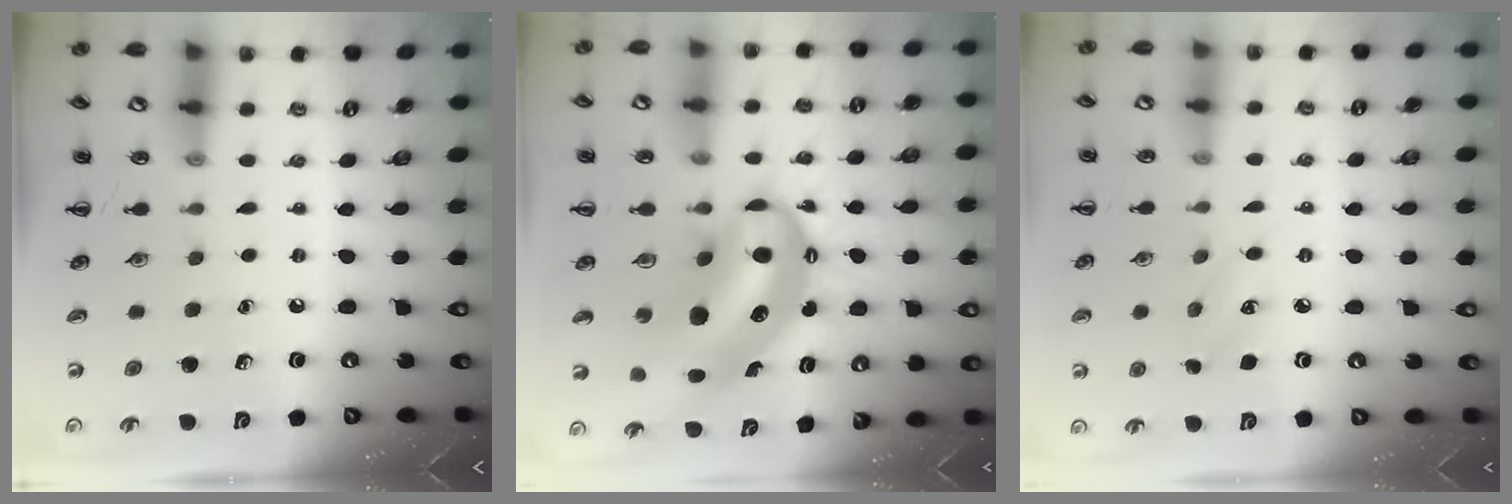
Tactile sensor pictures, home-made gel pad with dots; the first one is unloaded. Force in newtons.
{"total": 12.0, "press": 11.6, "slide": 3.1}
{"total": 4.5, "press": 4.3, "slide": 1.2}